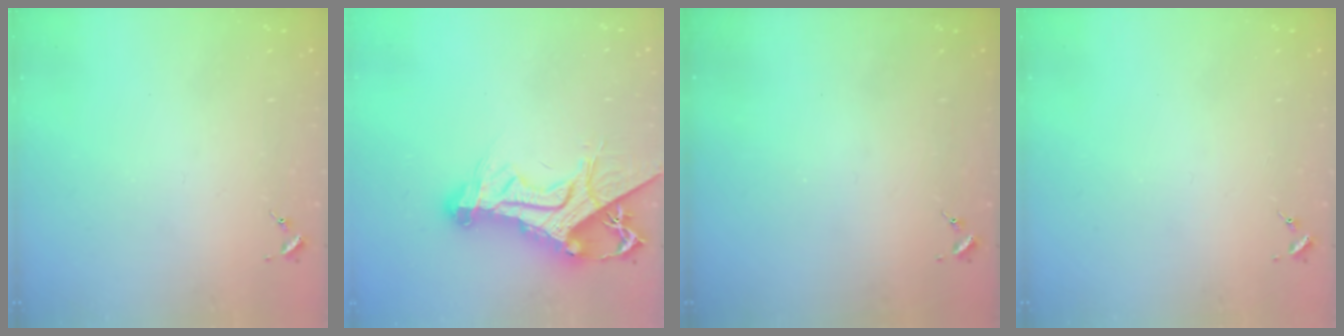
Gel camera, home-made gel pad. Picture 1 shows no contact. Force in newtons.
{"total": 18.9, "press": 18.8, "slide": 2.1}
{"total": 0.0}
{"total": 0.0}